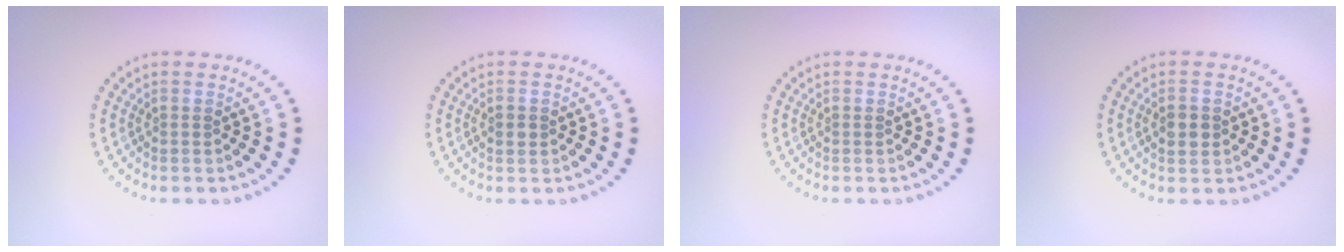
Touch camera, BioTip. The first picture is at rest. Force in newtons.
{"total": 1.3, "press": 1.3, "slide": 0.1}
{"total": 0.0}
{"total": 2.3, "press": 2.3, "slide": 0.0}